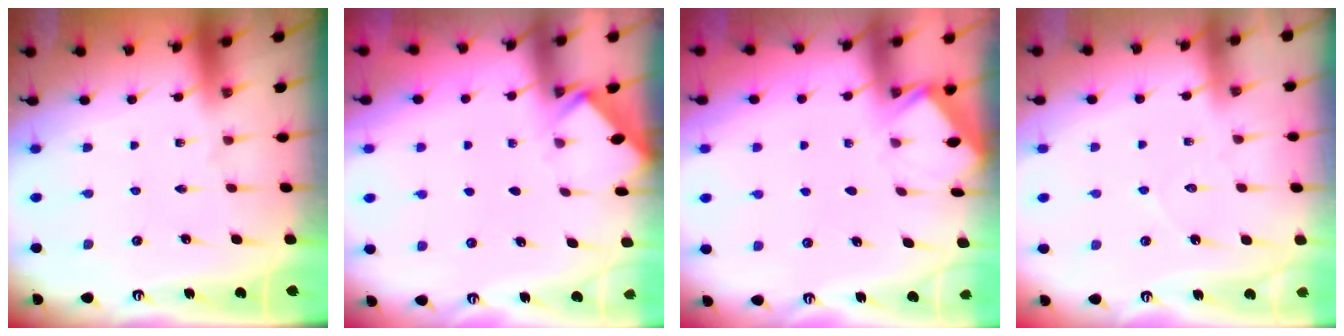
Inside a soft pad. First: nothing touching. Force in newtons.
{"total": 2.5, "press": 2.4, "slide": 0.4}
{"total": 1.7, "press": 1.6, "slide": 0.2}
{"total": 4.0, "press": 4.0, "slide": 0.3}